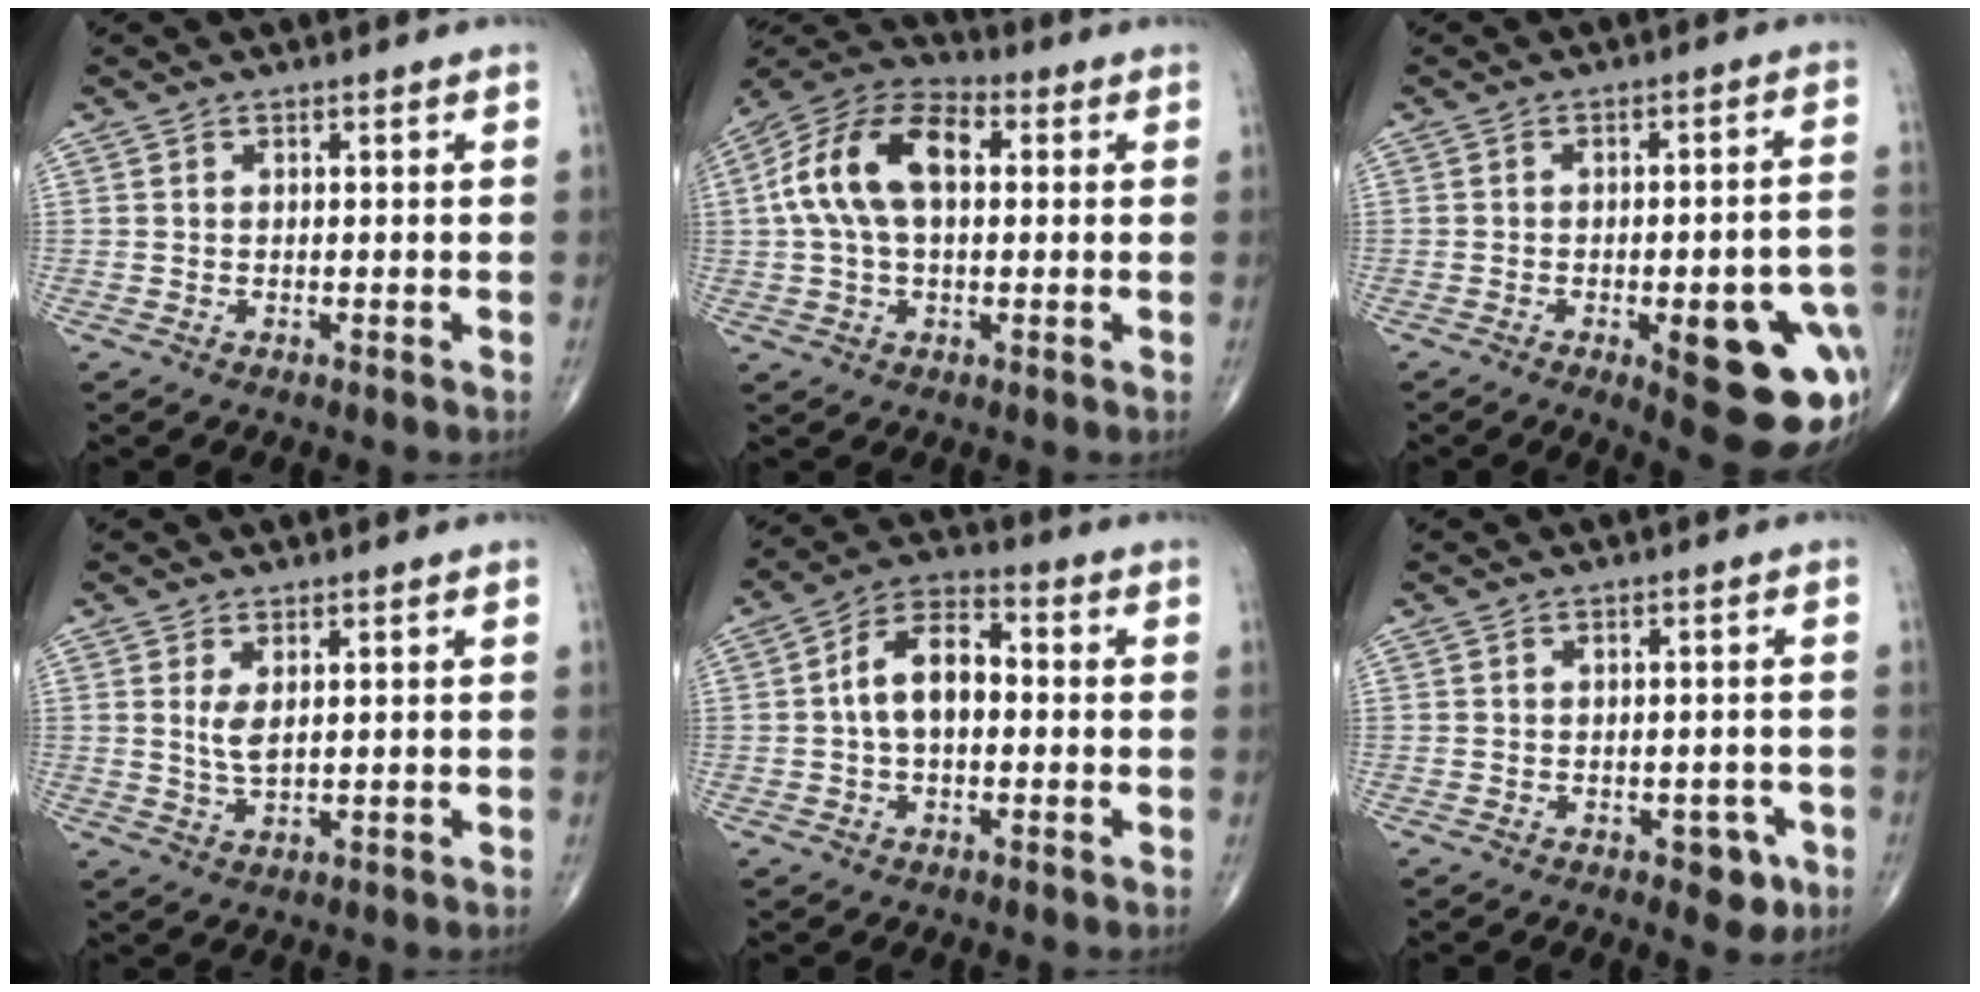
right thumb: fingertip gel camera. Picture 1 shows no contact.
{"total": 15.2, "force": [2.5, 8.7, 12.2], "torque": [-0.236, 0.033, 0.036]}
{"total": 18.9, "force": [-6.0, 6.3, 16.8], "torque": [-0.147, 0.020, -0.051]}
{"total": 3.3, "force": [1.0, 1.3, 2.9], "torque": [-0.057, -0.012, 0.027]}
{"total": 9.9, "force": [0.1, 5.9, 7.9], "torque": [-0.133, 0.031, -0.007]}
{"total": 4.0, "force": [-1.9, 2.3, 2.6], "torque": [-0.010, 0.008, -0.021]}